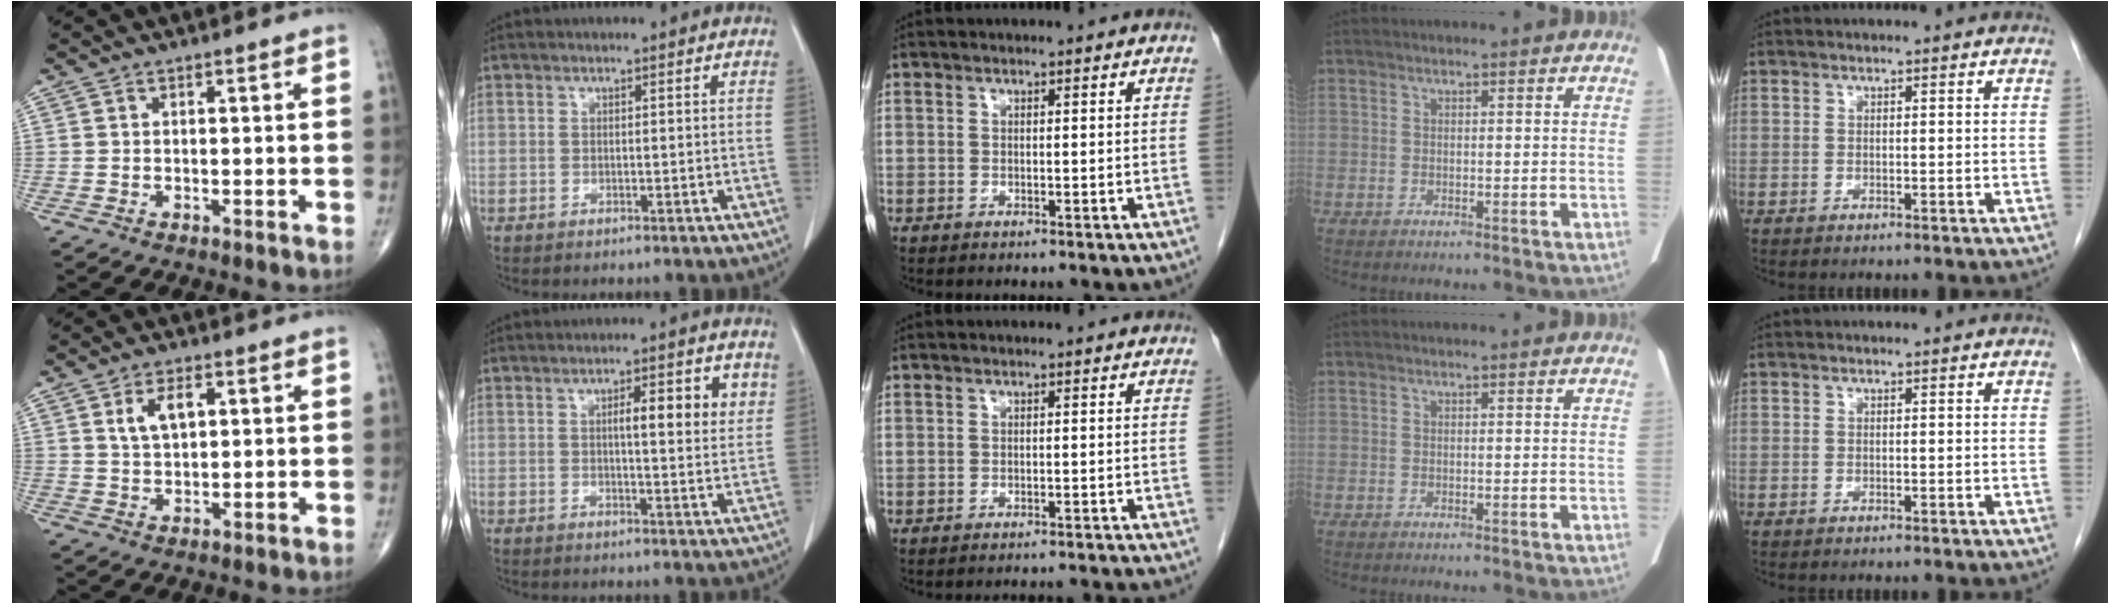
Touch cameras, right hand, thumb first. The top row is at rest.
{"thumb": {"total": 5.7, "force": [1.9, 3.1, 4.4], "torque": [-0.075, -0.002, 0.037]}, "index": {"total": 6.7, "force": [2.3, 1.2, 6.2], "torque": [-0.087, 0.002, 0.027]}, "middle": {"total": 6.6, "force": [-6.5, -0.2, 1.3], "torque": [-0.010, -0.004, -0.070]}}